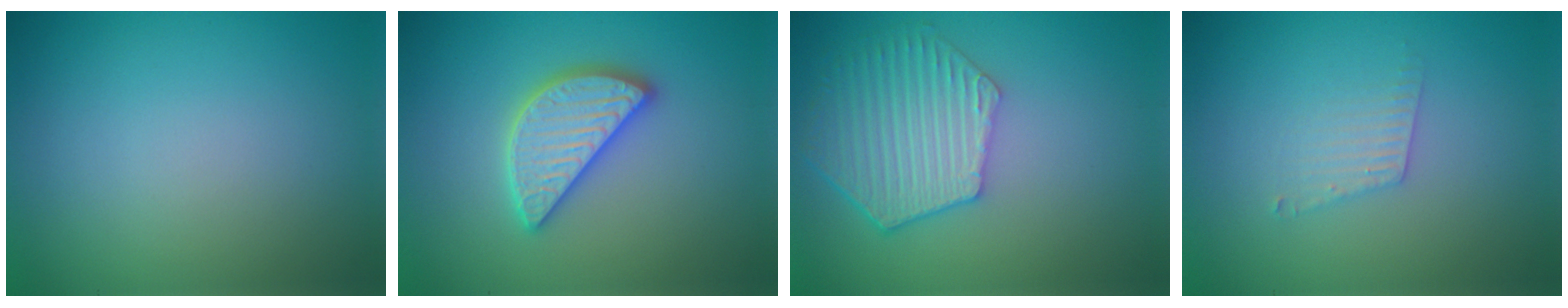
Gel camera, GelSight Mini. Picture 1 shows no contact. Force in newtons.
{"total": 4.7, "press": 4.6, "slide": 0.3}
{"total": 5.8, "press": 4.7, "slide": 3.4}
{"total": 1.7, "press": 1.7, "slide": 0.0}